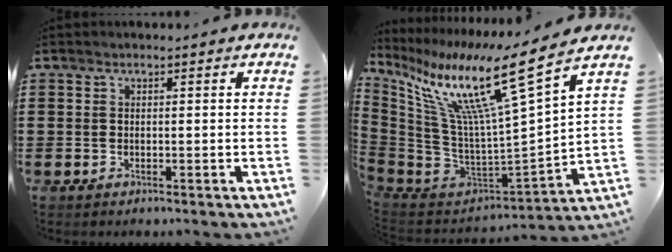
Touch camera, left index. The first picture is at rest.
{"total": 15.2, "force": [9.5, 0.9, 11.8], "torque": [-0.241, -0.074, 0.143]}